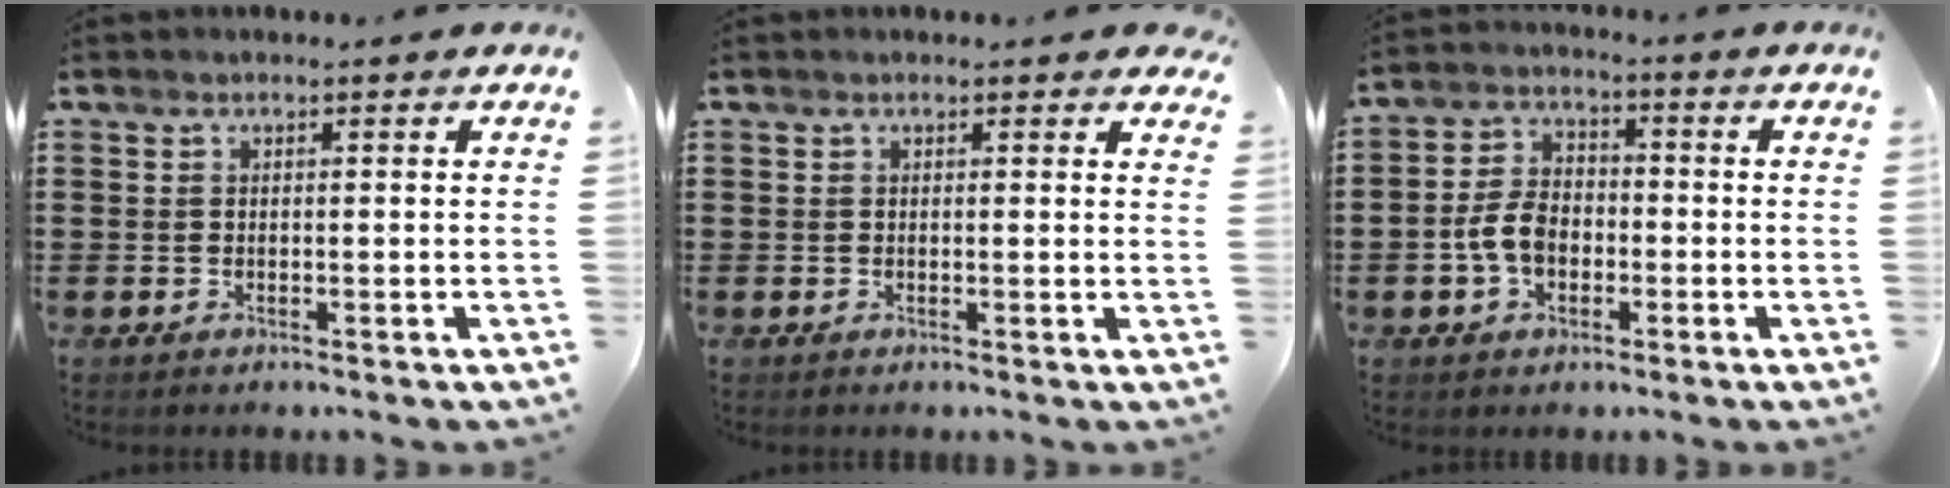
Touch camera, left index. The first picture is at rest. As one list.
[{"total": 0.9, "force": [0.7, 0.3, 0.4], "torque": [-0.002, 0.000, 0.012]}, {"total": 6.3, "force": [-1.7, 4.3, 4.3], "torque": [-0.107, 0.005, -0.038]}]